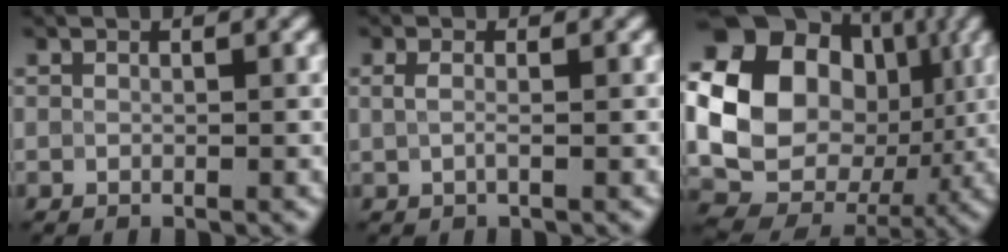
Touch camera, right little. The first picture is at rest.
{"total": 1.1, "force": [0.3, 0.3, 1.0], "torque": [-0.026, 0.001, 0.004]}
{"total": 17.3, "force": [1.9, 14.6, 9.2], "torque": [-0.164, -0.007, 0.034]}